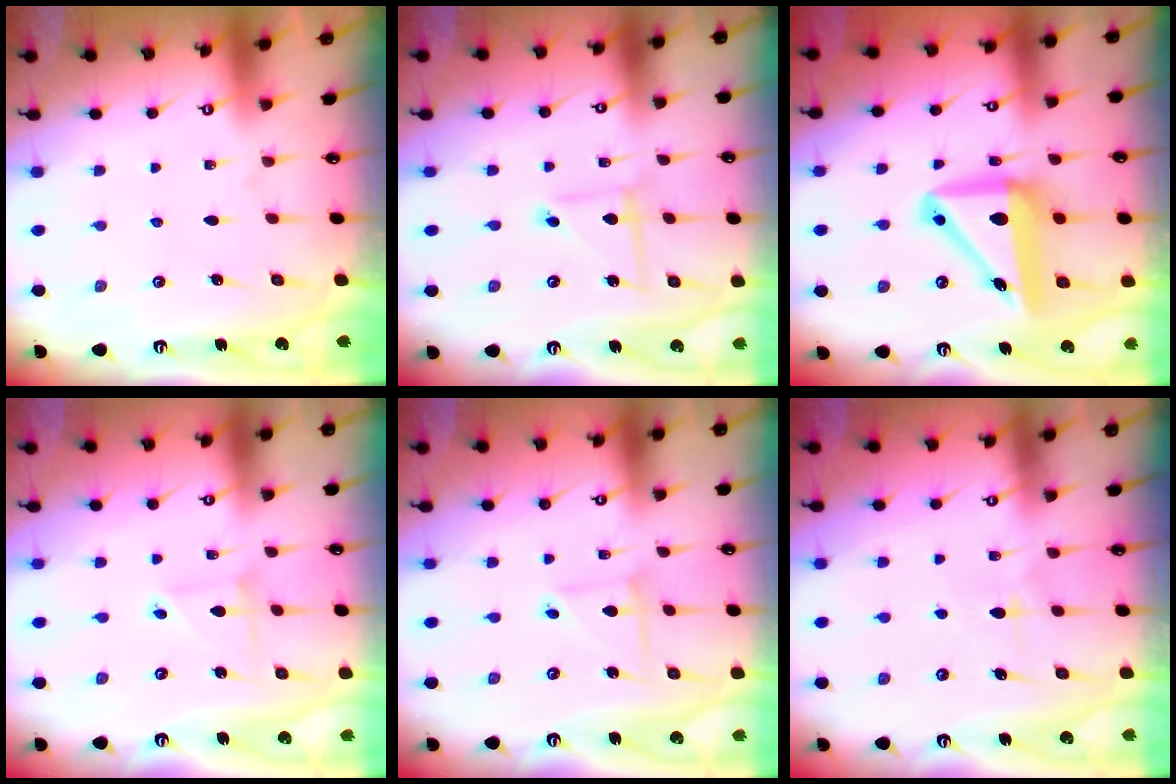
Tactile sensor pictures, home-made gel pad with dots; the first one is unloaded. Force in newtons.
{"total": 3.2, "press": 3.2, "slide": 0.3}
{"total": 13.8, "press": 13.3, "slide": 3.9}
{"total": 2.6, "press": 2.6, "slide": 0.3}
{"total": 3.1, "press": 3.1, "slide": 0.3}
{"total": 5.5, "press": 5.5, "slide": 0.3}